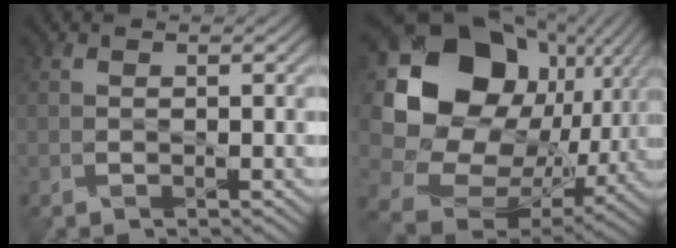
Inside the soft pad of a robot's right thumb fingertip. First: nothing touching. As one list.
[{"total": 20.9, "force": [4.6, 16.1, 12.6], "torque": [-0.277, -0.012, 0.106]}]